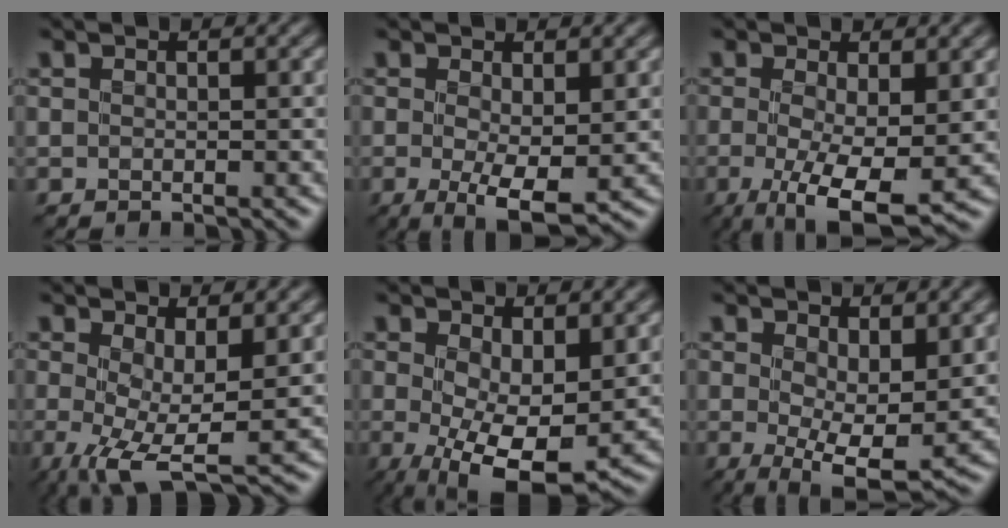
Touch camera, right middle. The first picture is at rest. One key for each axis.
{"total": 4.2, "fx": -0.5, "fy": 1.1, "fz": 4.0, "tx": -0.071, "ty": -0.013, "tz": -0.007}
{"total": 7.1, "fx": -1.5, "fy": 1.9, "fz": 6.6, "tx": -0.122, "ty": -0.021, "tz": -0.023}
{"total": 6.4, "fx": -0.5, "fy": 2.0, "fz": 6.1, "tx": -0.118, "ty": -0.012, "tz": -0.010}
{"total": 8.5, "fx": -0.9, "fy": 3.4, "fz": 7.7, "tx": -0.131, "ty": -0.015, "tz": -0.011}
{"total": 6.4, "fx": 0.5, "fy": 2.3, "fz": 5.9, "tx": -0.098, "ty": -0.015, "tz": 0.010}